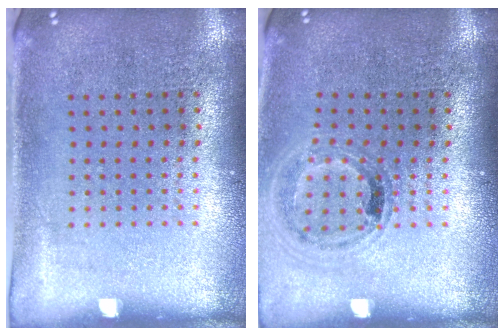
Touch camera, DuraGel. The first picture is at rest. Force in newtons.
{"total": 1.0, "press": 1.0, "slide": 0.0}